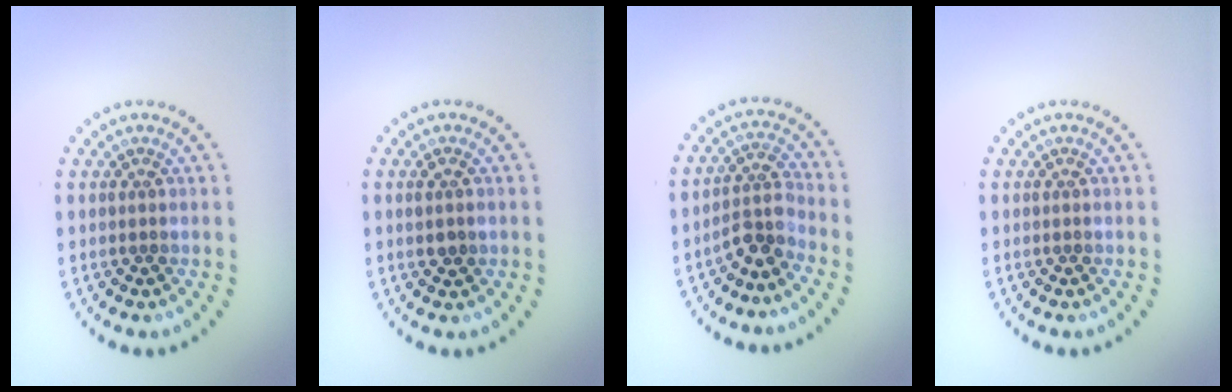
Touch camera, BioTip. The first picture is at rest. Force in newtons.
{"total": 1.3, "press": 1.3, "slide": 0.2}
{"total": 2.9, "press": 2.2, "slide": 1.9}
{"total": 0.0}